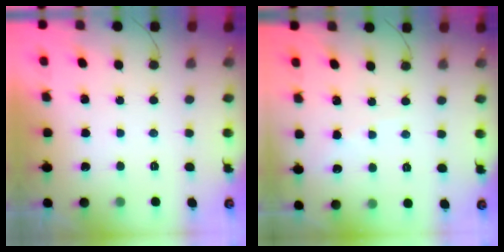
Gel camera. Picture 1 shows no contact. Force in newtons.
{"total": 2.7, "press": 2.6, "slide": 0.4}